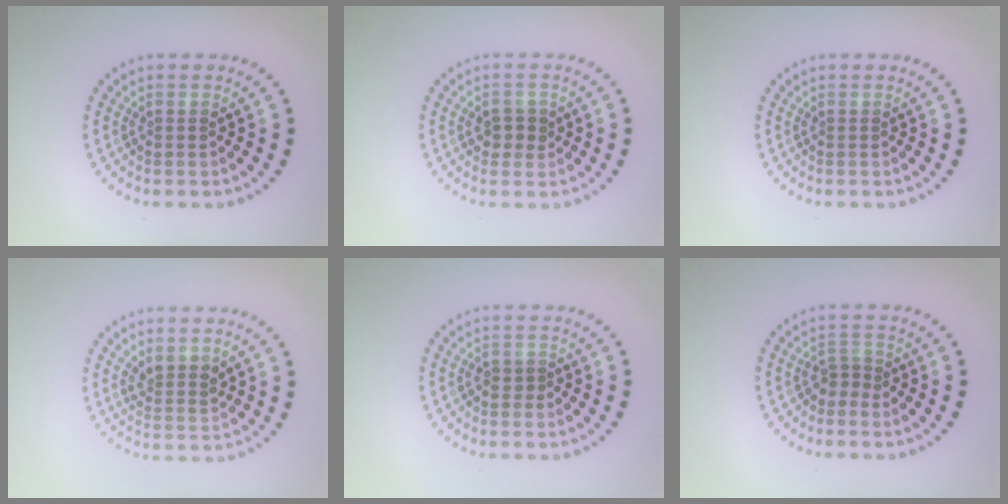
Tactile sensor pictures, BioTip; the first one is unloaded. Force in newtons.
{"total": 1.9, "press": 1.9, "slide": 0.4}
{"total": 0.0}
{"total": 1.9, "press": 1.5, "slide": 1.2}
{"total": 0.8, "press": 0.4, "slide": 0.7}
{"total": 1.5, "press": 1.0, "slide": 1.1}